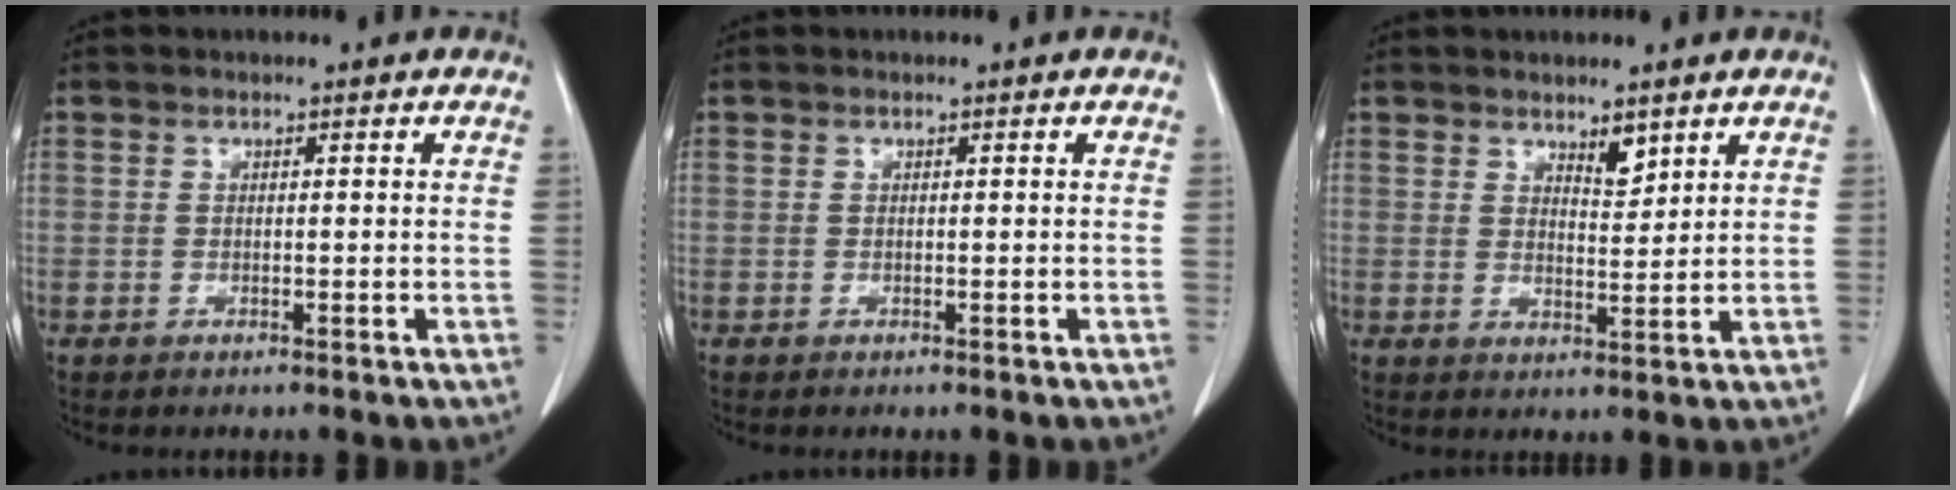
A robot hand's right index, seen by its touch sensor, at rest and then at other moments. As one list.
[{"total": 0.0}, {"total": 2.9, "force": [2.2, 0.9, 1.8], "torque": [-0.030, -0.008, 0.040]}]